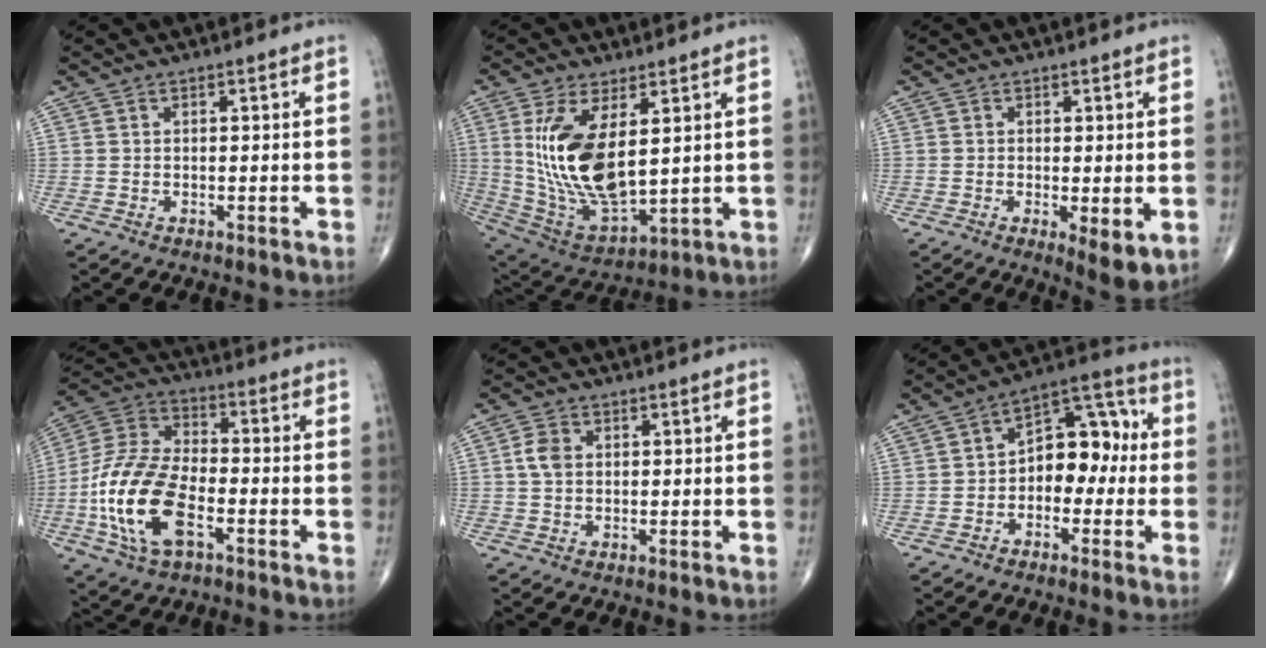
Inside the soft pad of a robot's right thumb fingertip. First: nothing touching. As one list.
[{"total": 17.2, "force": [3.6, 7.8, 14.9], "torque": [-0.289, -0.026, 0.091]}, {"total": 5.4, "force": [-1.1, 1.7, 5.0], "torque": [-0.078, -0.018, -0.016]}, {"total": 17.7, "force": [-5.6, 8.9, 14.3], "torque": [-0.297, 0.024, -0.109]}, {"total": 3.3, "force": [0.5, 2.4, 2.2], "torque": [-0.045, 0.004, 0.005]}, {"total": 11.4, "force": [-0.7, 7.4, 8.7], "torque": [-0.088, 0.043, -0.028]}]